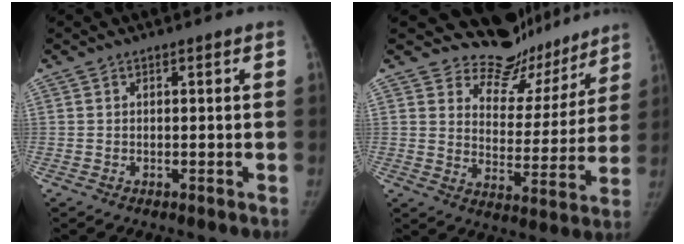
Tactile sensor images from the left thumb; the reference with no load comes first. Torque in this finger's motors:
{"motor_torque": [1.51, -0.59, -0.08, -1.43, 0.06]}